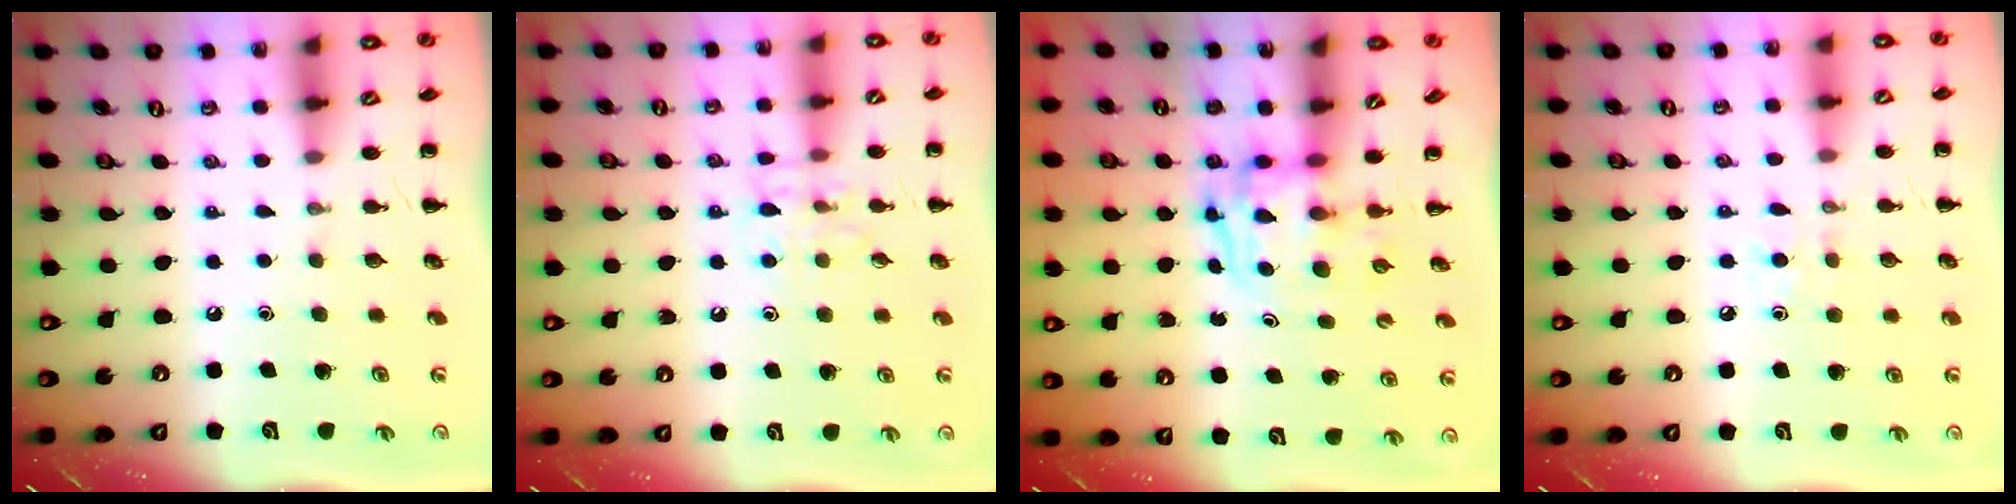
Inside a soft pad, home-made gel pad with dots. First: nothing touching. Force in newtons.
{"total": 8.4, "press": 8.3, "slide": 0.7}
{"total": 3.3, "press": 3.2, "slide": 0.6}
{"total": 5.3, "press": 4.9, "slide": 1.8}